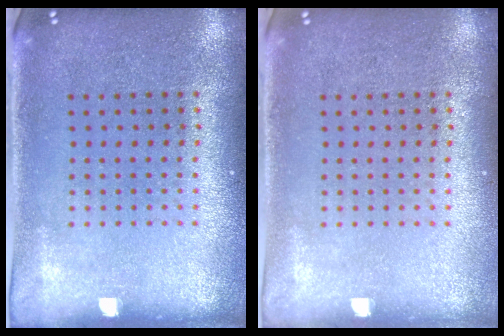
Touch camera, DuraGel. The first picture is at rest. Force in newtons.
{"total": 0.0}